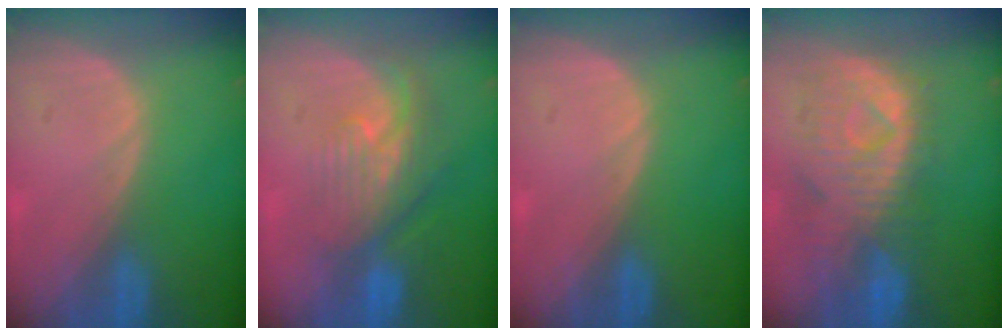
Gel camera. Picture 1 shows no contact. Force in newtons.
{"total": 8.0, "press": 7.2, "slide": 3.3}
{"total": 0.0}
{"total": 10.6, "press": 9.5, "slide": 4.8}